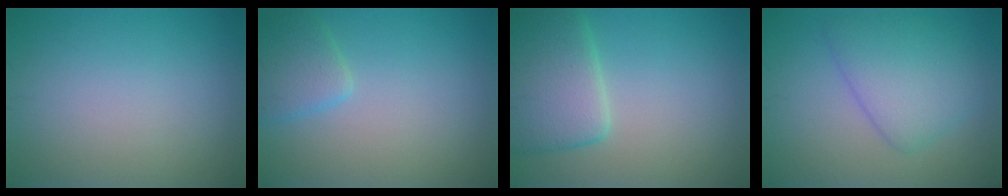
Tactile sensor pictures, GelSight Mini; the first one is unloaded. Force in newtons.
{"total": 2.6, "press": 2.6, "slide": 0.2}
{"total": 6.2, "press": 6.2, "slide": 0.4}
{"total": 4.9, "press": 4.9, "slide": 0.3}